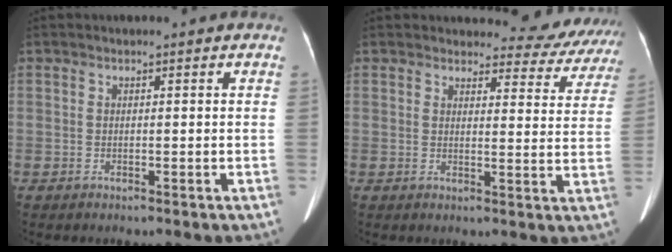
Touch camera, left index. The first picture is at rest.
{"total": 10.3, "force": [9.8, 3.0, 0.3], "torque": [0.028, -0.032, 0.085]}